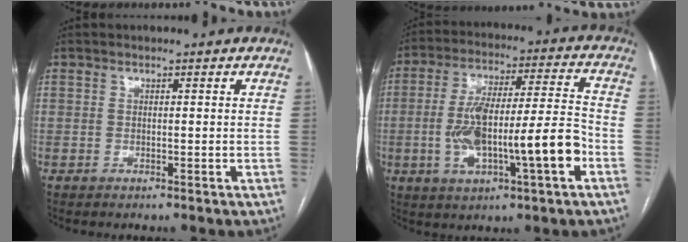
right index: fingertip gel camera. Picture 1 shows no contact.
{"total": 15.8, "force": [-4.2, 2.2, 15.1], "torque": [-0.274, 0.017, -0.061]}